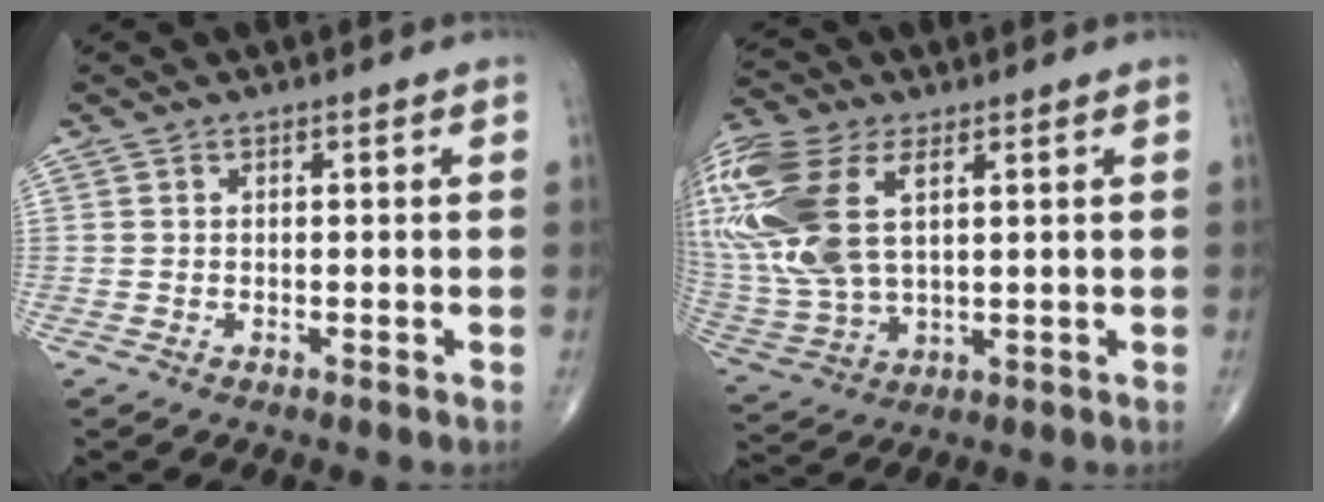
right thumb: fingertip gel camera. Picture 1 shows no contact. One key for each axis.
{"total": 22.4, "fx": 7.0, "fy": 12.2, "fz": 17.4, "tx": -0.432, "ty": 0.000, "tz": 0.137}